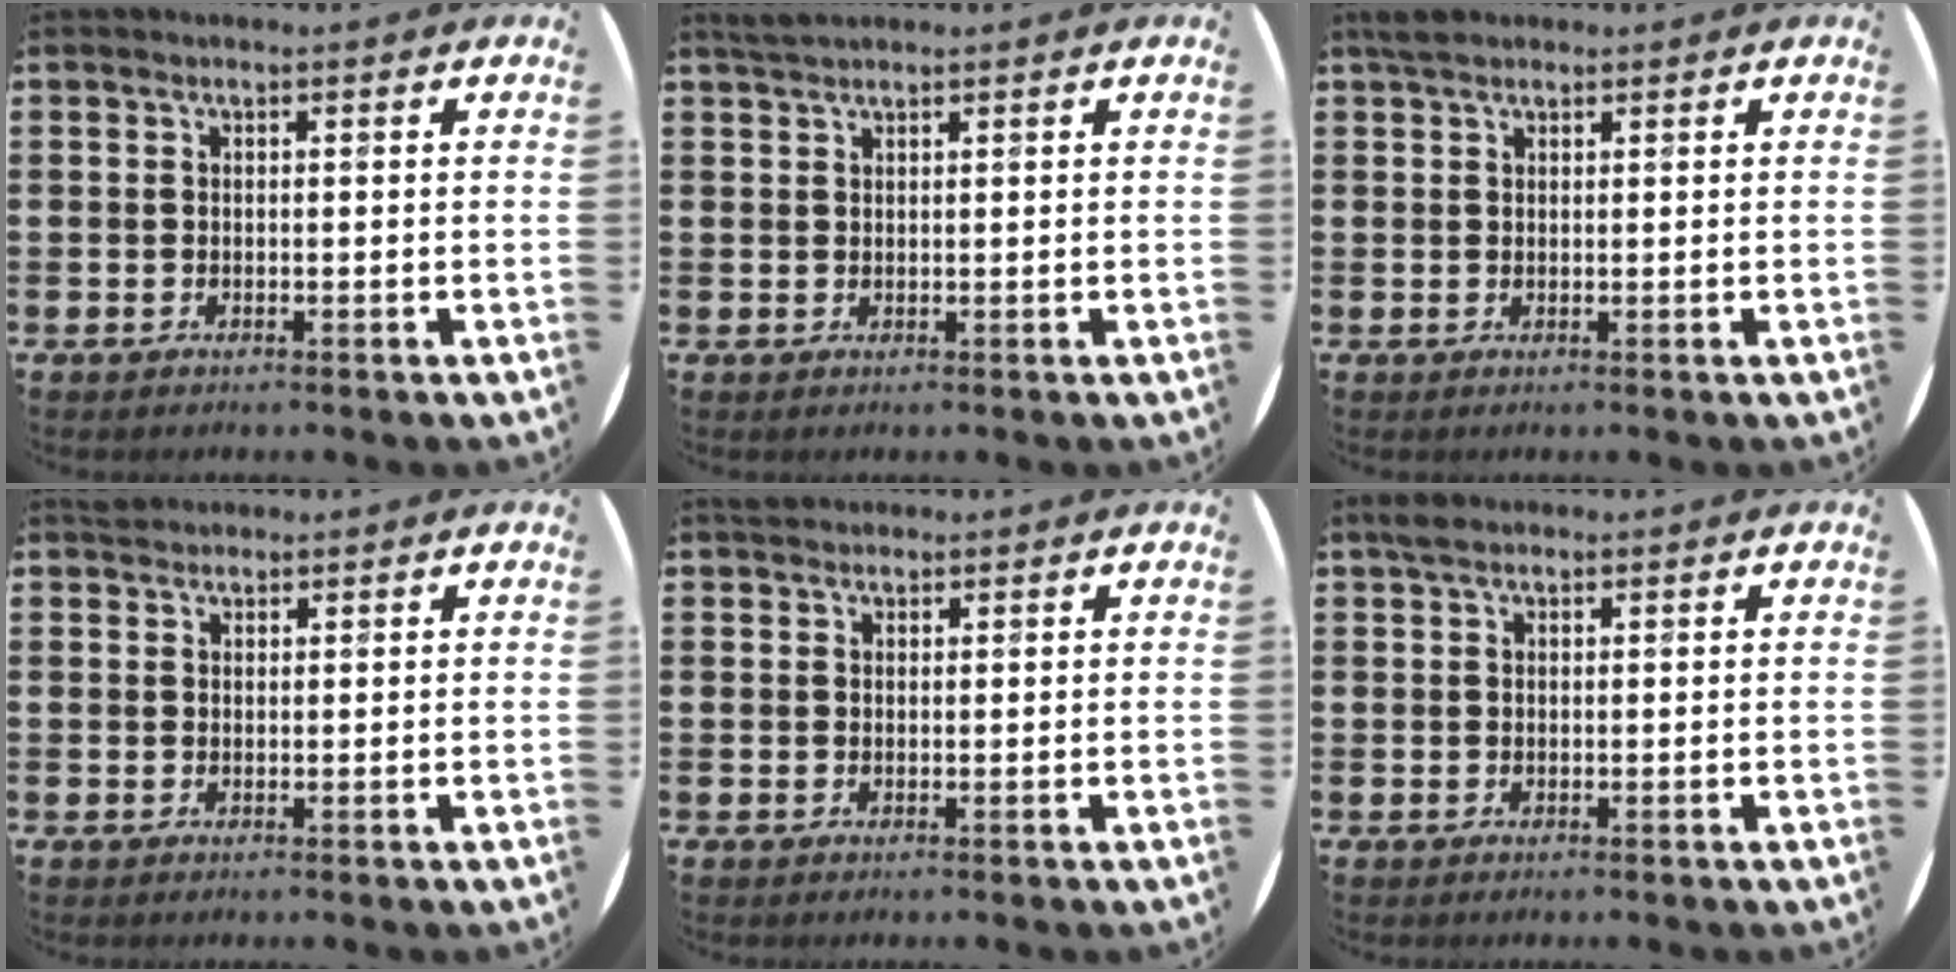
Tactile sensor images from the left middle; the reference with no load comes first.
{"total": 1.5, "force": [1.4, 0.1, 0.6], "torque": [-0.014, 0.002, 0.026]}
{"total": 1.9, "force": [1.6, 0.8, 0.6], "torque": [-0.008, 0.003, 0.029]}
{"total": 1.3, "force": [1.2, 0.4, 0.0], "torque": [0.005, 0.001, 0.022]}
{"total": 1.2, "force": [1.1, 0.5, 0.2], "torque": [0.002, 0.000, 0.019]}
{"total": 1.6, "force": [1.2, 0.7, 0.6], "torque": [-0.007, 0.002, 0.021]}